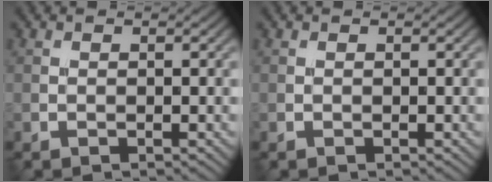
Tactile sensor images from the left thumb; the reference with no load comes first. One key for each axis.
{"total": 0.0}